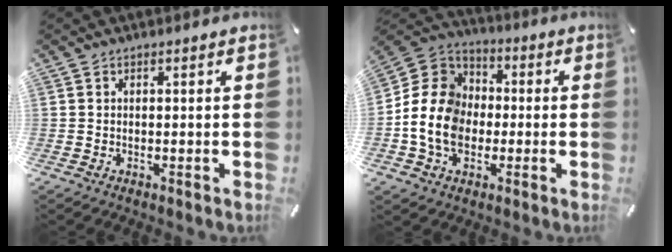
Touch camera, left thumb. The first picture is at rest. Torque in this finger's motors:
{"motor_torque": [0.55, 1.25, 1.28, 0.36, 0.42]}